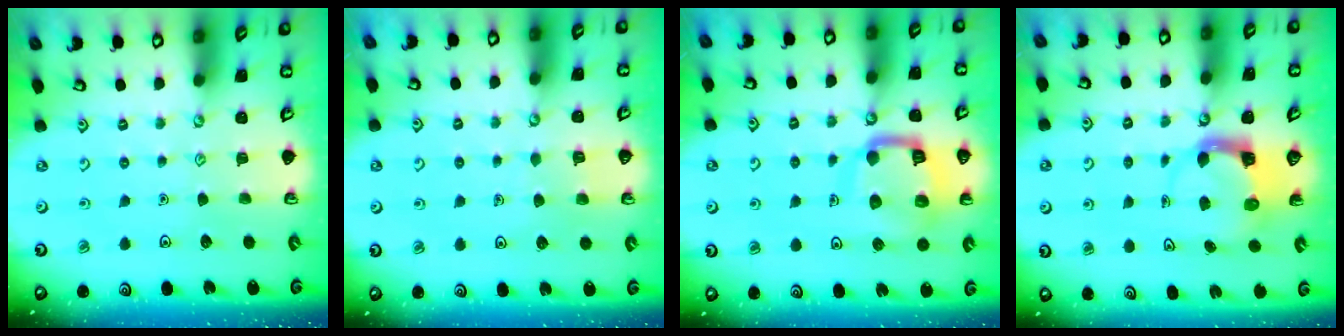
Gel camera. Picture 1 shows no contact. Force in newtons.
{"total": 3.3, "press": 3.3, "slide": 0.3}
{"total": 13.2, "press": 13.1, "slide": 1.4}
{"total": 3.6, "press": 3.5, "slide": 0.5}